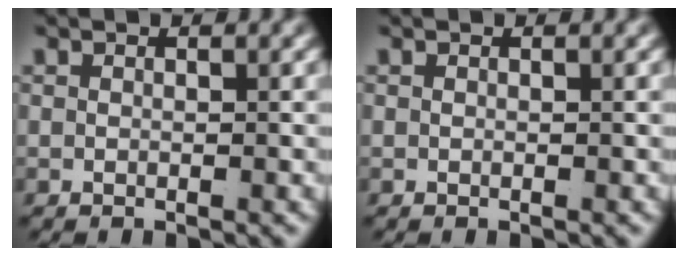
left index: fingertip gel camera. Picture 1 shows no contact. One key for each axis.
{"total": 0.0}